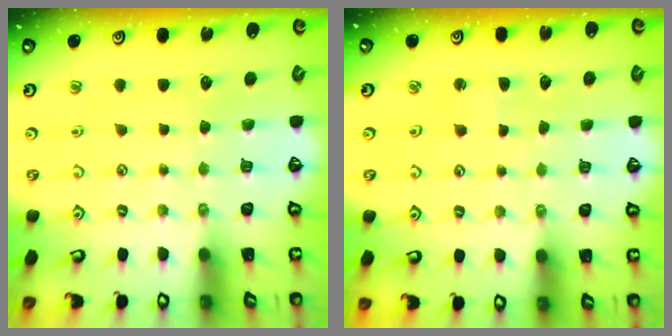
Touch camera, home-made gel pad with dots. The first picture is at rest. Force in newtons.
{"total": 1.4, "press": 1.3, "slide": 0.3}